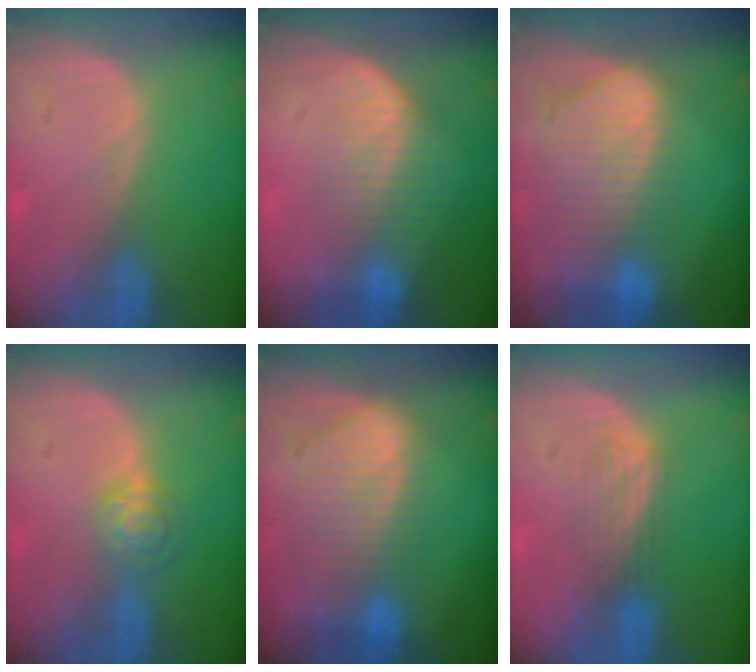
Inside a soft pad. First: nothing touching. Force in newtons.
{"total": 7.2, "press": 6.7, "slide": 2.9}
{"total": 10.4, "press": 8.7, "slide": 5.5}
{"total": 4.1, "press": 3.7, "slide": 1.7}
{"total": 9.1, "press": 8.0, "slide": 4.3}
{"total": 3.5, "press": 3.2, "slide": 1.5}